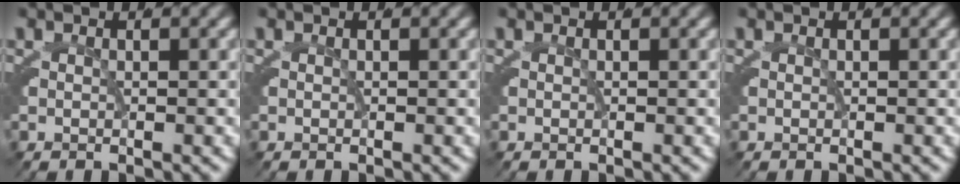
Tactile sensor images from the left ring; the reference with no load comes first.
{"total": 0.0}
{"total": 0.0}
{"total": 0.0}